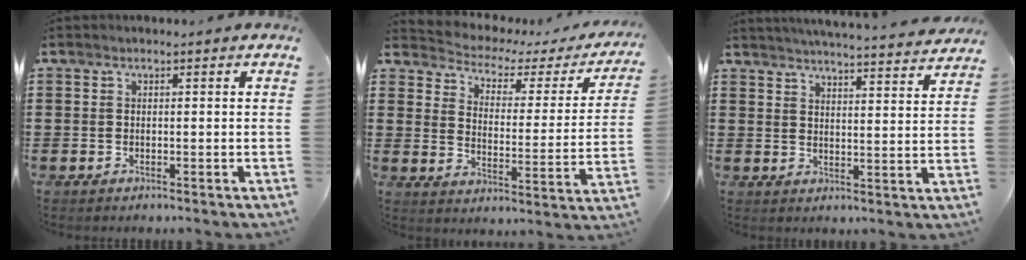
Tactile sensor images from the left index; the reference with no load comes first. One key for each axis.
{"total": 2.7, "fx": 2.1, "fy": 1.3, "fz": 1.0, "tx": -0.040, "ty": -0.019, "tz": 0.026}
{"total": 4.5, "fx": 4.4, "fy": -0.5, "fz": 0.6, "tx": -0.023, "ty": -0.037, "tz": 0.074}